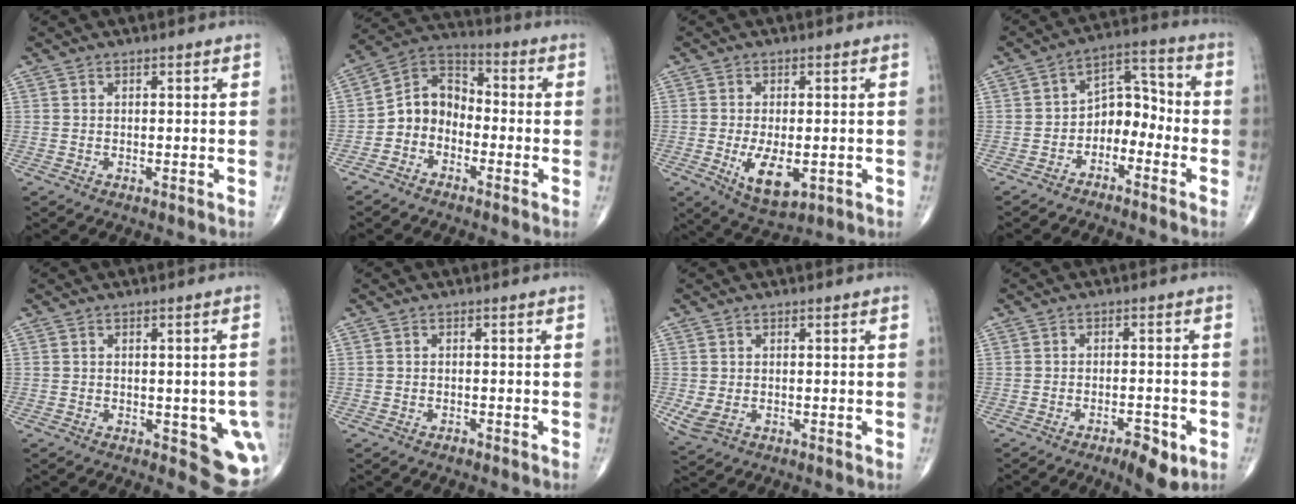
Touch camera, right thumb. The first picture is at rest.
{"total": 8.4, "force": [-2.8, 6.7, 4.3], "torque": [-0.052, 0.053, -0.071]}
{"total": 8.1, "force": [-1.9, 4.0, 6.8], "torque": [-0.108, -0.015, -0.022]}
{"total": 8.2, "force": [-3.4, 5.6, 4.9], "torque": [-0.045, 0.060, -0.070]}
{"total": 9.3, "force": [-2.0, 3.9, 8.2], "torque": [-0.065, -0.010, -0.018]}
{"total": 0.8, "force": [-0.6, 0.4, 0.3], "torque": [-0.005, 0.002, -0.012]}
{"total": 3.5, "force": [-0.5, 2.4, 2.5], "torque": [-0.061, -0.004, 0.000]}
{"total": 5.6, "force": [-2.8, 1.8, 4.5], "torque": [-0.066, 0.007, -0.039]}